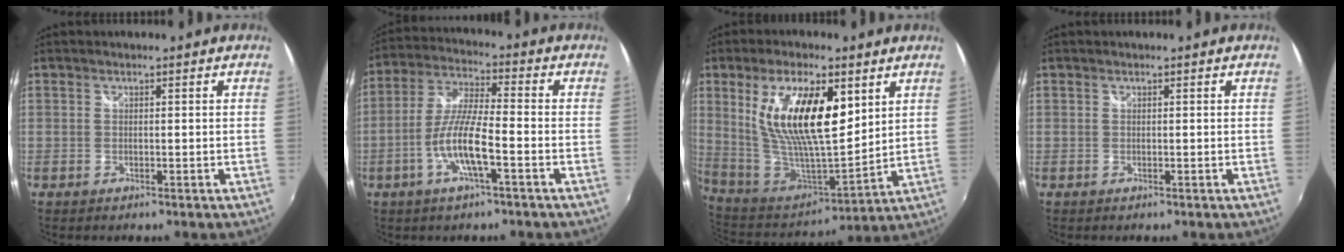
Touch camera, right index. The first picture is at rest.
{"total": 9.9, "force": [-3.8, 1.4, 9.0], "torque": [-0.190, -0.002, -0.074]}
{"total": 20.1, "force": [7.0, 7.4, 17.3], "torque": [-0.327, -0.003, 0.140]}
{"total": 0.0}